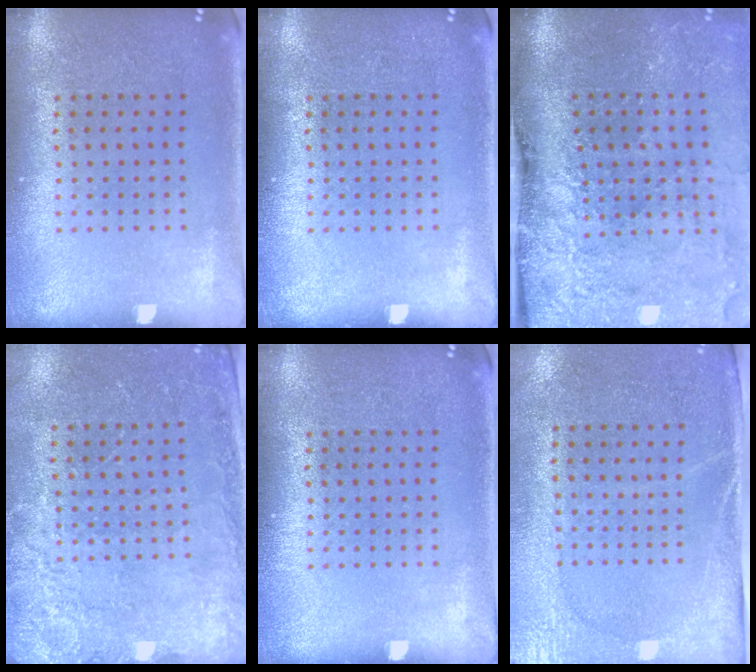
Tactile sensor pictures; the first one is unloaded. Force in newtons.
{"total": 0.0}
{"total": 4.9, "press": 3.8, "slide": 3.2}
{"total": 2.4, "press": 2.4, "slide": 0.6}
{"total": 0.0}
{"total": 2.7, "press": 2.3, "slide": 1.4}